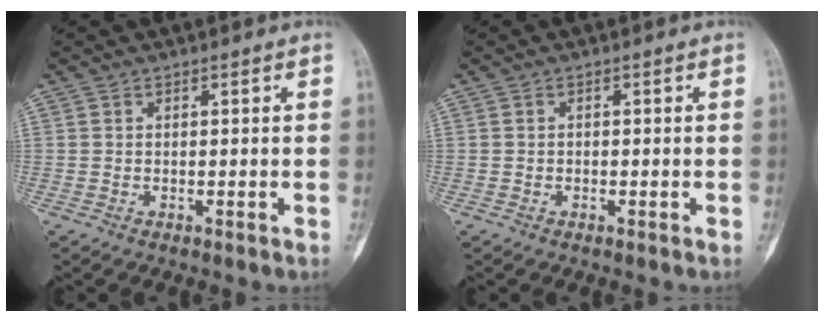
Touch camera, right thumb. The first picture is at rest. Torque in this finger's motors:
{"motor_torque": [-0.36, 0.07, -0.05, -0.37, -0.03]}